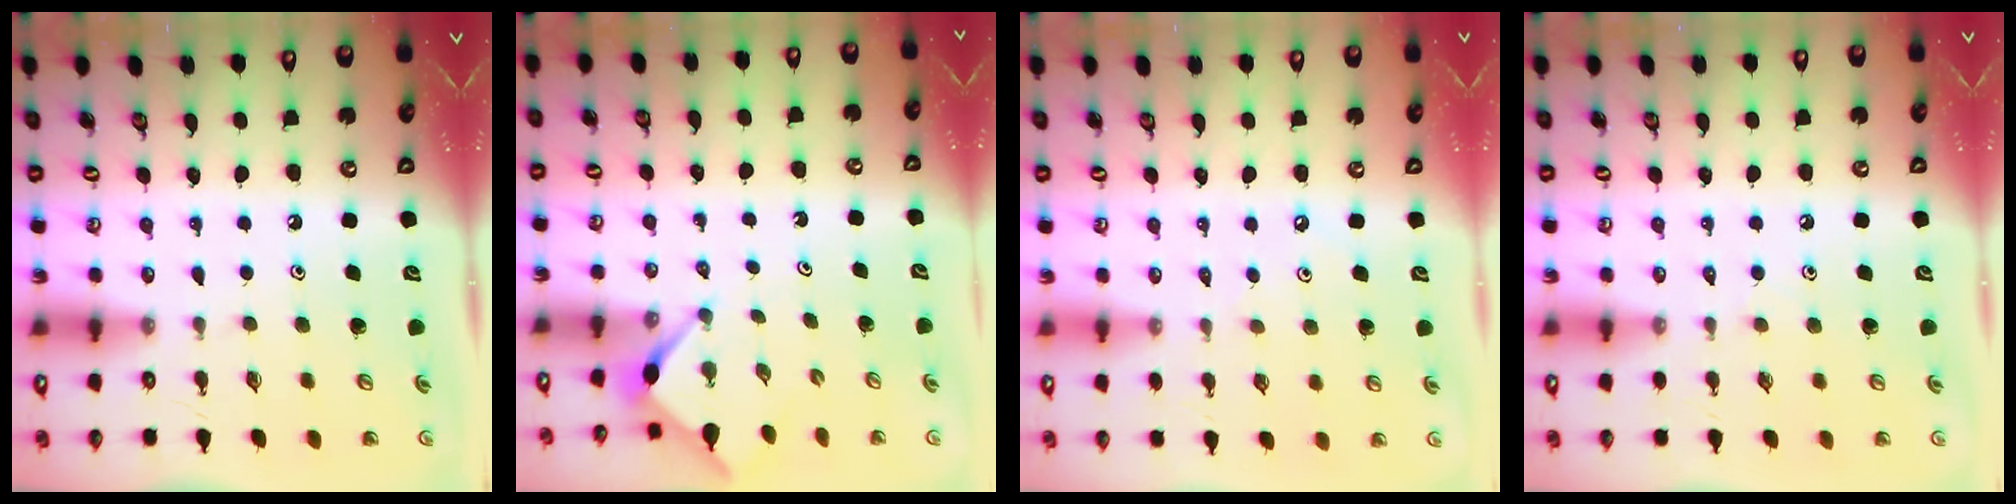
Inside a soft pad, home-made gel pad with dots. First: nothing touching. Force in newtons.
{"total": 2.7, "press": 2.7, "slide": 0.3}
{"total": 2.1, "press": 2.0, "slide": 0.5}
{"total": 2.1, "press": 2.1, "slide": 0.4}